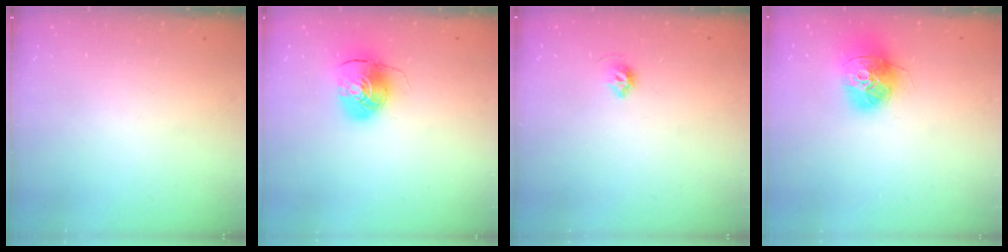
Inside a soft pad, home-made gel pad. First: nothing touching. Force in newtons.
{"total": 9.1, "press": 9.1, "slide": 0.5}
{"total": 5.7, "press": 5.7, "slide": 0.7}
{"total": 15.7, "press": 15.6, "slide": 1.6}